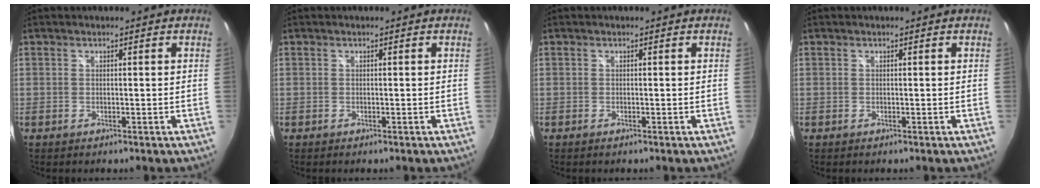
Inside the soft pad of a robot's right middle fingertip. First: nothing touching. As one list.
[{"total": 0.0}, {"total": 0.0}, {"total": 0.0}]